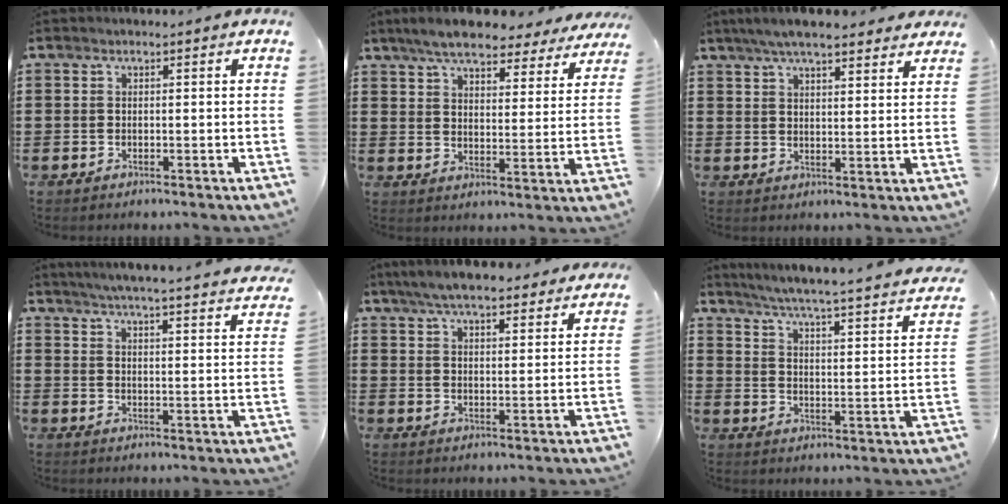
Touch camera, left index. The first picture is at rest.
{"total": 7.5, "force": [6.8, 1.2, 2.9], "torque": [-0.075, -0.028, 0.121]}
{"total": 6.2, "force": [5.5, 1.0, 2.7], "torque": [-0.068, -0.008, 0.102]}
{"total": 4.7, "force": [4.5, -0.8, 1.3], "torque": [-0.046, -0.039, 0.073]}
{"total": 6.8, "force": [6.2, 1.2, 2.5], "torque": [-0.069, -0.014, 0.115]}
{"total": 4.3, "force": [3.7, -0.7, 2.0], "torque": [-0.059, -0.040, 0.051]}